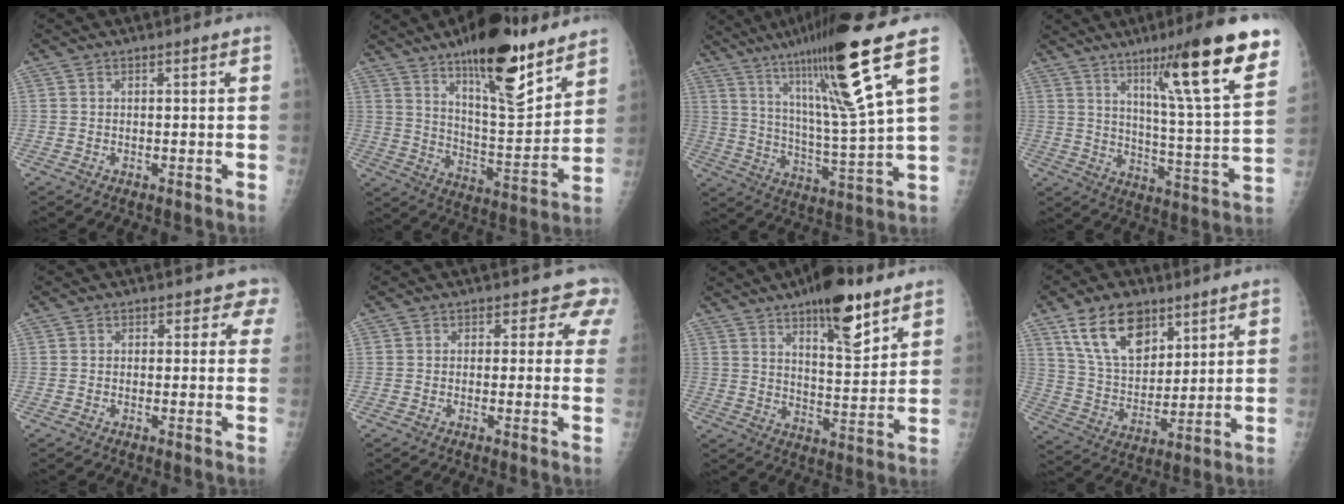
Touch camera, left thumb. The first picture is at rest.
{"total": 19.4, "force": [13.1, 5.9, 13.0], "torque": [-0.161, -0.087, 0.211]}
{"total": 19.0, "force": [10.3, 0.2, 15.9], "torque": [-0.253, -0.054, 0.174]}
{"total": 20.1, "force": [12.0, 1.7, 16.0], "torque": [-0.206, -0.058, 0.182]}
{"total": 2.9, "force": [1.7, 2.3, -0.3], "torque": [0.041, -0.006, -0.003]}
{"total": 4.7, "force": [3.1, 3.6, 0.0], "torque": [0.049, -0.009, 0.006]}
{"total": 13.7, "force": [8.6, 4.6, 9.5], "torque": [-0.115, -0.054, 0.132]}
{"total": 14.3, "force": [8.5, 8.4, 7.9], "torque": [-0.101, -0.044, 0.161]}